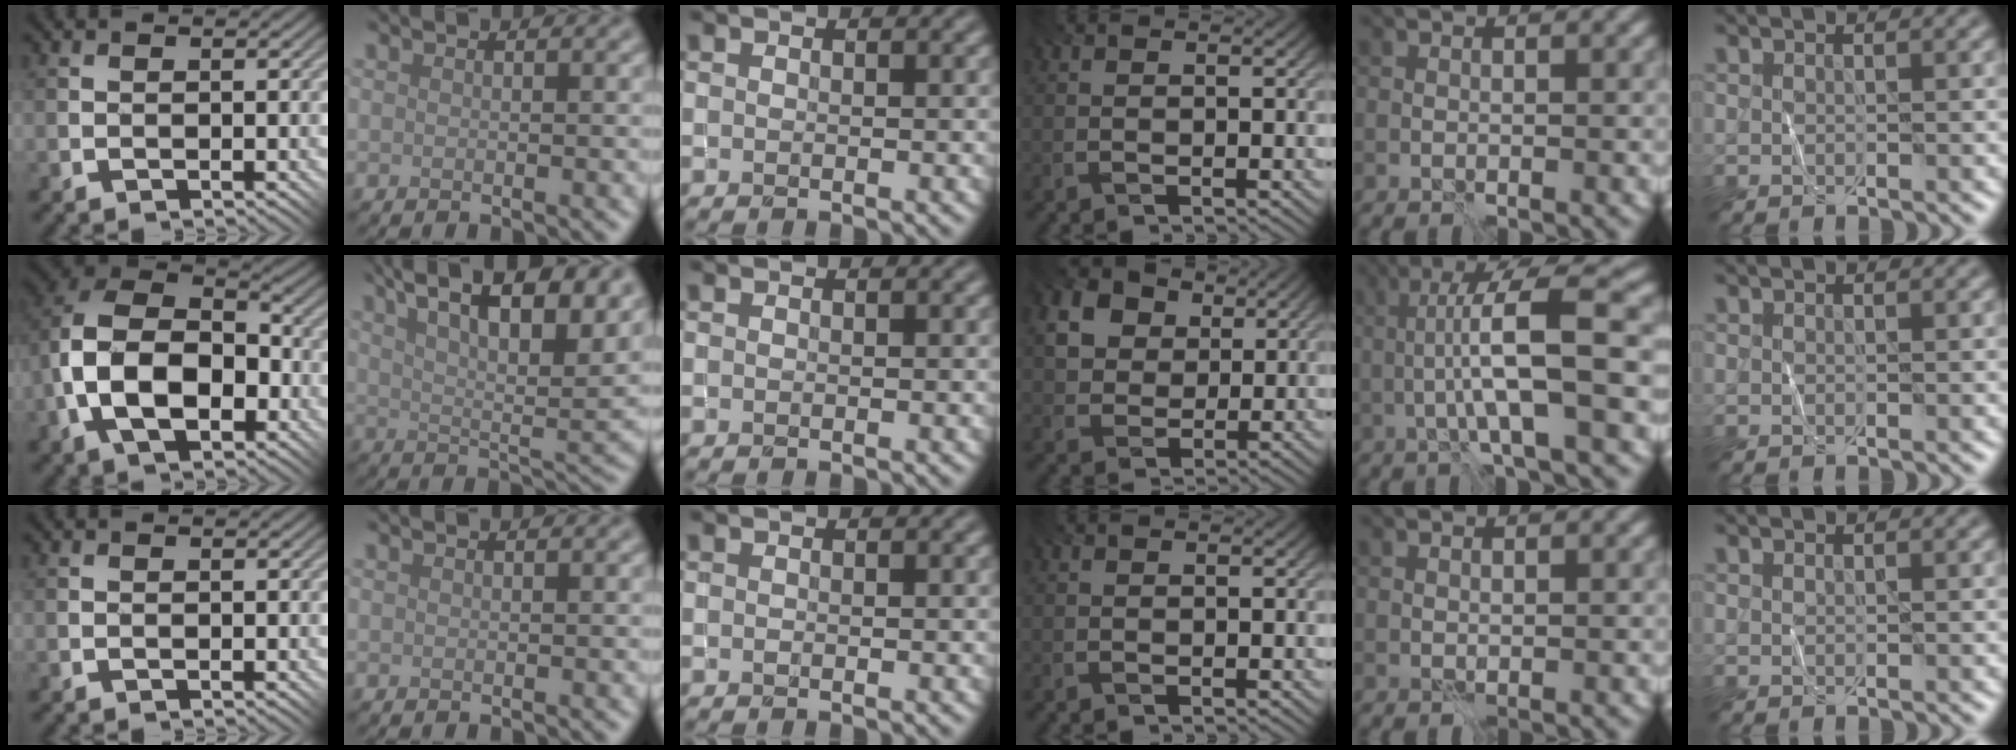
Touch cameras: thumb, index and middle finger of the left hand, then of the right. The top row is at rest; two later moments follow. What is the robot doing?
{"motion": "fold", "object": "shorts"}